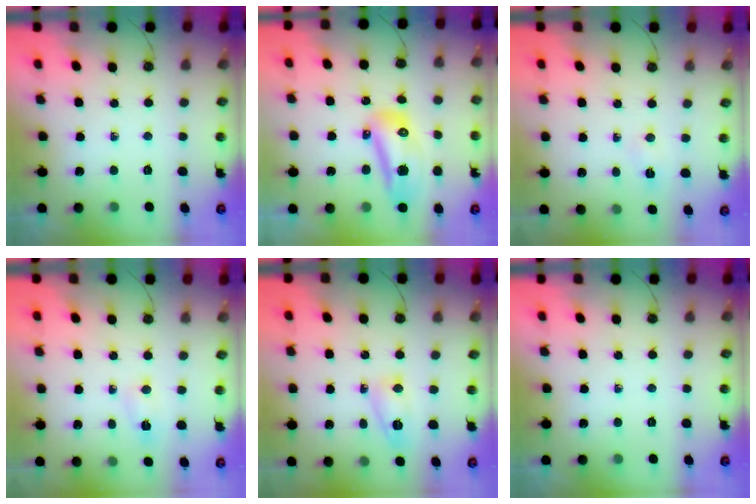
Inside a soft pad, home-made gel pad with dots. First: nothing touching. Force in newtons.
{"total": 11.3, "press": 11.2, "slide": 1.2}
{"total": 2.9, "press": 1.4, "slide": 2.6}
{"total": 3.0, "press": 1.8, "slide": 2.4}
{"total": 6.2, "press": 6.1, "slide": 0.6}
{"total": 0.0}